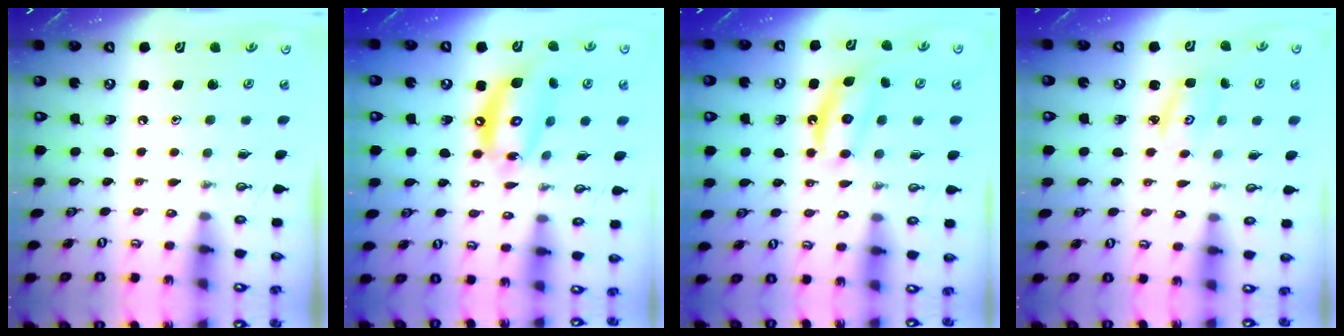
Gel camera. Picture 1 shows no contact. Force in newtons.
{"total": 13.5, "press": 13.4, "slide": 1.3}
{"total": 6.9, "press": 6.9, "slide": 0.8}
{"total": 2.6, "press": 2.6, "slide": 0.2}